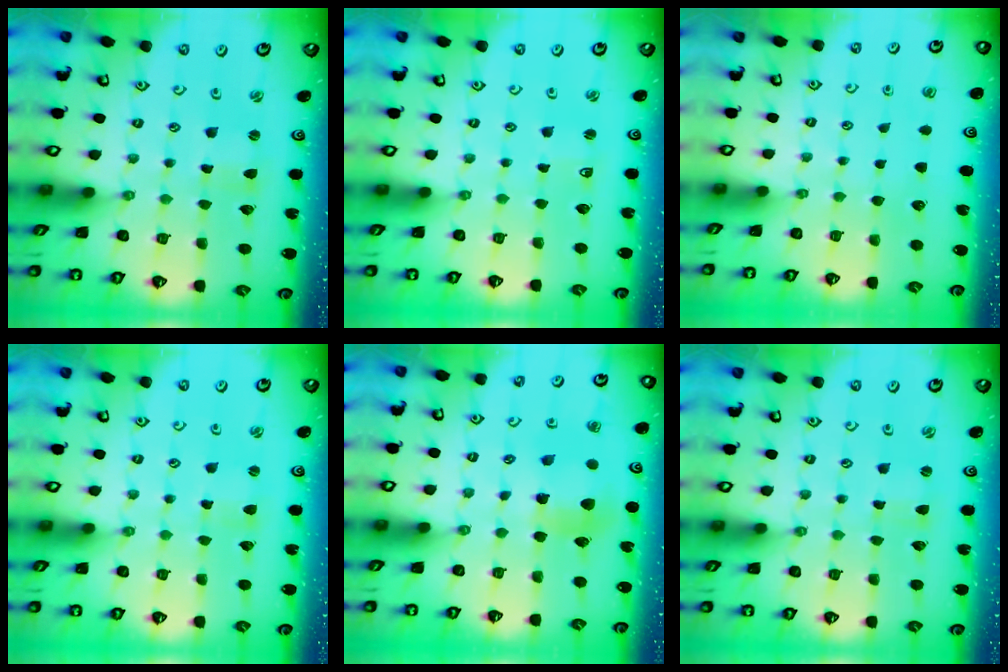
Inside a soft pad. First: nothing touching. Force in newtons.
{"total": 2.2, "press": 2.2, "slide": 0.3}
{"total": 0.0}
{"total": 2.5, "press": 2.4, "slide": 0.5}
{"total": 7.8, "press": 7.7, "slide": 0.9}
{"total": 1.0, "press": 1.0, "slide": 0.3}